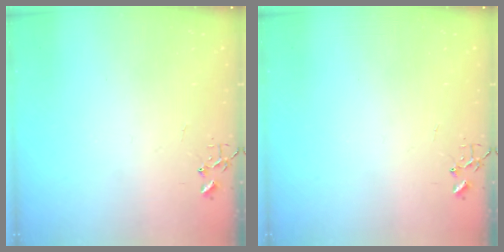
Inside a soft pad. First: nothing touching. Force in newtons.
{"total": 0.0}